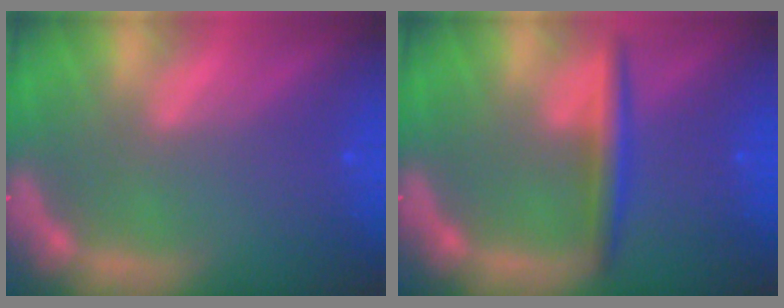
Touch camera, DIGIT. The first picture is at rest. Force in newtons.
{"total": 3.0}